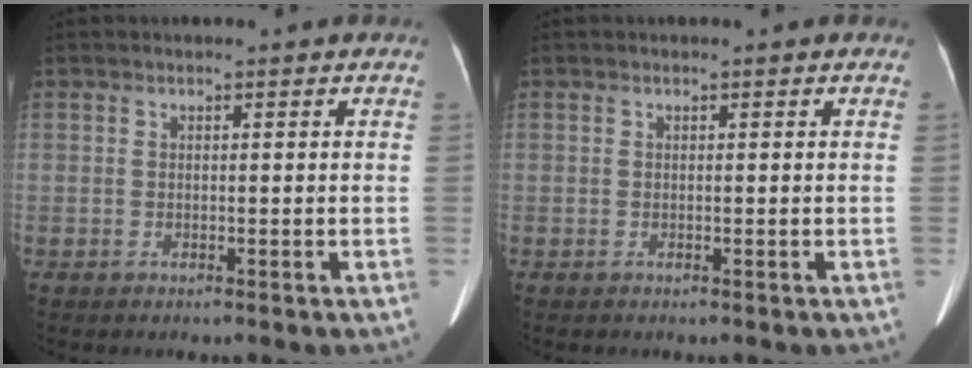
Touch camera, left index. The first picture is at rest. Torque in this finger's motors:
{"motor_torque": [0.05, 0.04, 0.00, 0.00]}